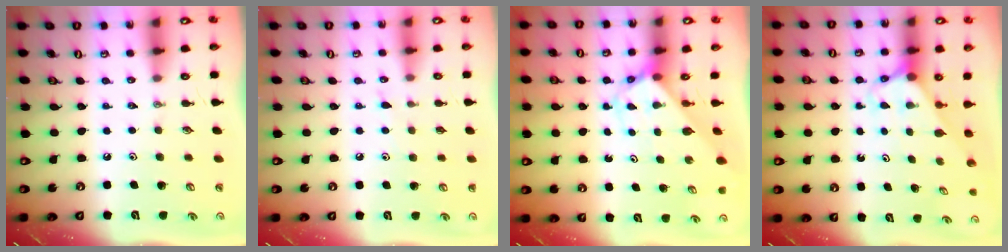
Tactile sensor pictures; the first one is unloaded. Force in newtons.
{"total": 5.7, "press": 5.7, "slide": 0.6}
{"total": 2.8, "press": 2.8, "slide": 0.2}
{"total": 2.7, "press": 2.7, "slide": 0.2}